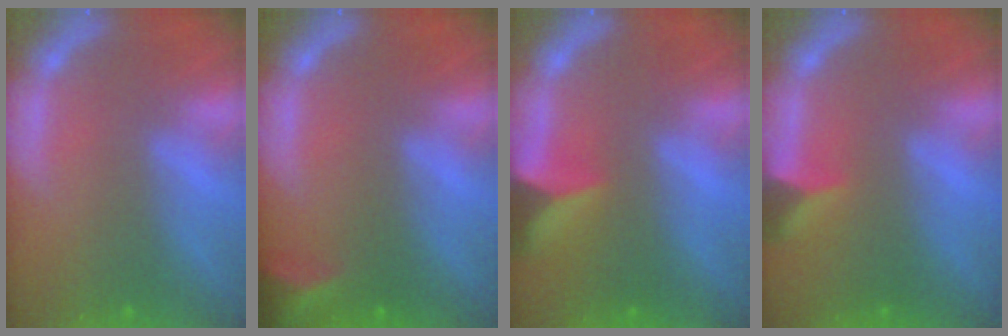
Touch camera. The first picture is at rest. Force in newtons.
{"total": 3.5}
{"total": 5.0}
{"total": 2.9}